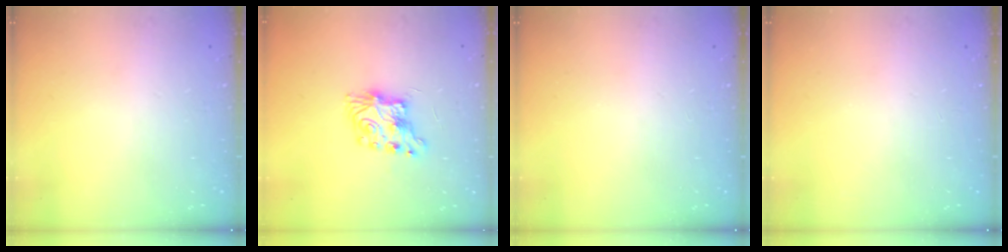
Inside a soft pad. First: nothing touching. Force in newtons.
{"total": 8.1, "press": 8.1, "slide": 0.3}
{"total": 0.0}
{"total": 0.0}